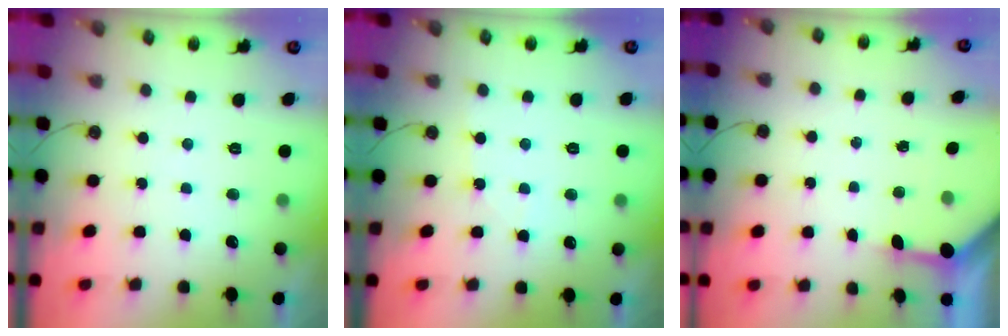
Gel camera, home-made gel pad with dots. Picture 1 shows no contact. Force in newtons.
{"total": 3.9, "press": 3.9, "slide": 0.6}
{"total": 3.6, "press": 3.6, "slide": 0.4}